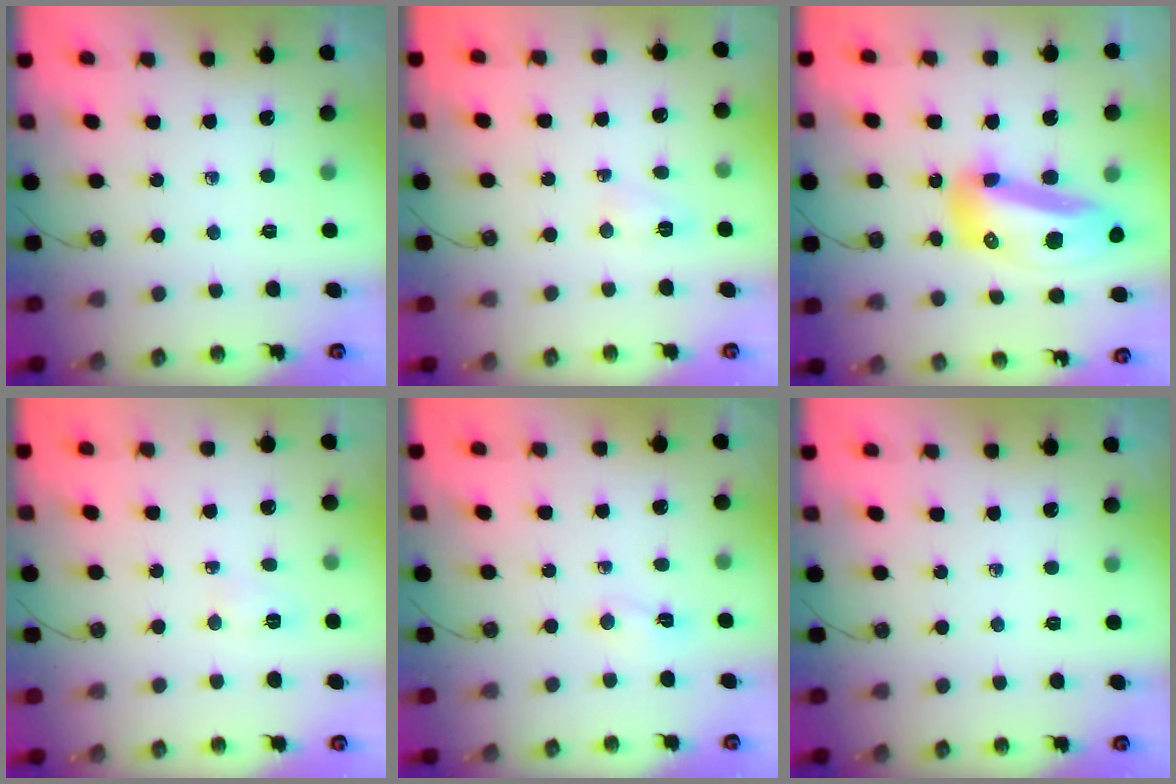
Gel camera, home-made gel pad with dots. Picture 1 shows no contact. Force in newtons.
{"total": 3.6, "press": 3.4, "slide": 1.2}
{"total": 18.2, "press": 18.1, "slide": 2.1}
{"total": 3.6, "press": 3.4, "slide": 0.9}
{"total": 2.7, "press": 2.7, "slide": 0.5}
{"total": 0.0}